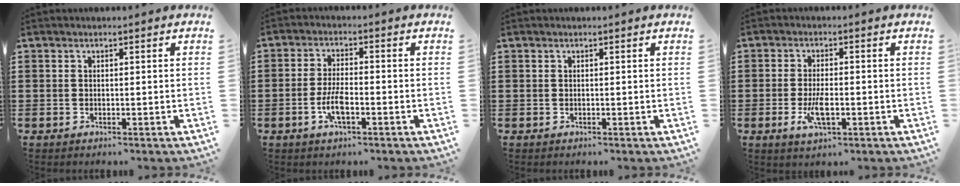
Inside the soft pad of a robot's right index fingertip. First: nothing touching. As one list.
[{"total": 4.6, "force": [-1.7, 1.3, 4.1], "torque": [-0.089, -0.003, -0.035]}, {"total": 0.0}, {"total": 4.5, "force": [-1.3, 1.5, 4.1], "torque": [-0.090, -0.006, -0.027]}]